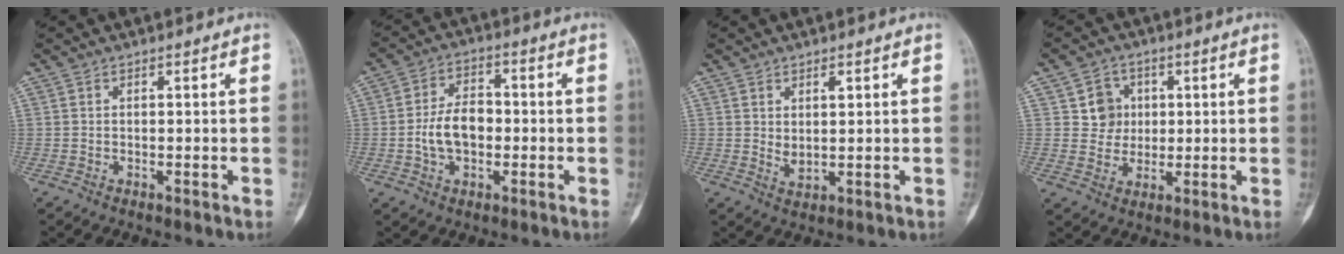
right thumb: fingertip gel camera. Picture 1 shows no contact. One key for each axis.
{"total": 8.7, "fx": -1.2, "fy": 5.8, "fz": 6.3, "tx": -0.097, "ty": 0.021, "tz": -0.026}
{"total": 3.4, "fx": 1.1, "fy": 1.7, "fz": 2.7, "tx": -0.036, "ty": -0.015, "tz": 0.025}
{"total": 6.2, "fx": 1.5, "fy": 5.8, "fz": 1.6, "tx": 0.012, "ty": 0.002, "tz": 0.023}